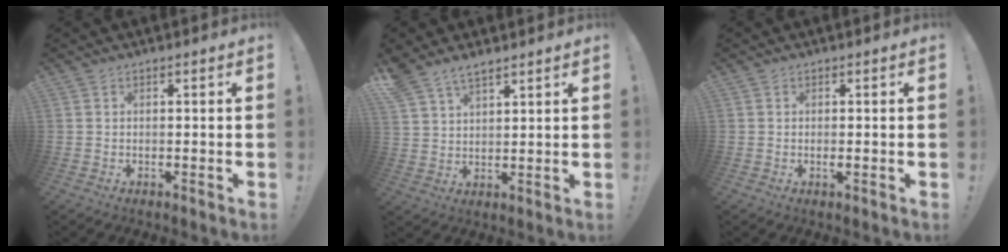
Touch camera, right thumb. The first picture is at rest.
{"total": 6.2, "force": [5.0, 2.7, 2.5], "torque": [-0.045, -0.029, 0.098]}
{"total": 0.9, "force": [-0.2, 0.1, 0.9], "torque": [-0.016, -0.001, -0.004]}